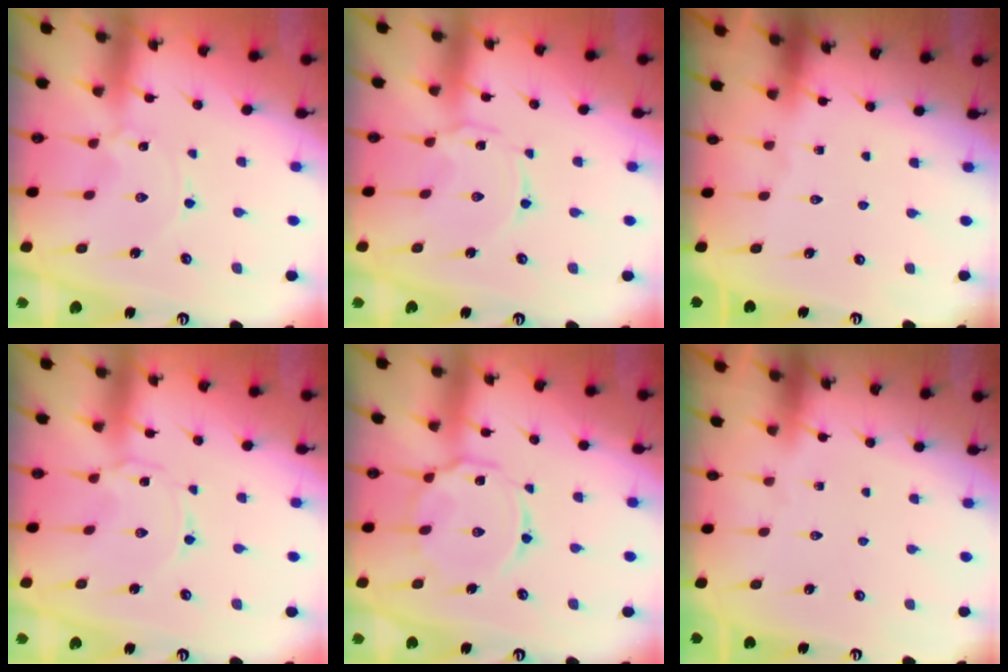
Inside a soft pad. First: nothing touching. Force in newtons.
{"total": 1.2, "press": 1.1, "slide": 0.4}
{"total": 0.0}
{"total": 0.0}
{"total": 10.7, "press": 10.7, "slide": 0.8}
{"total": 0.0}